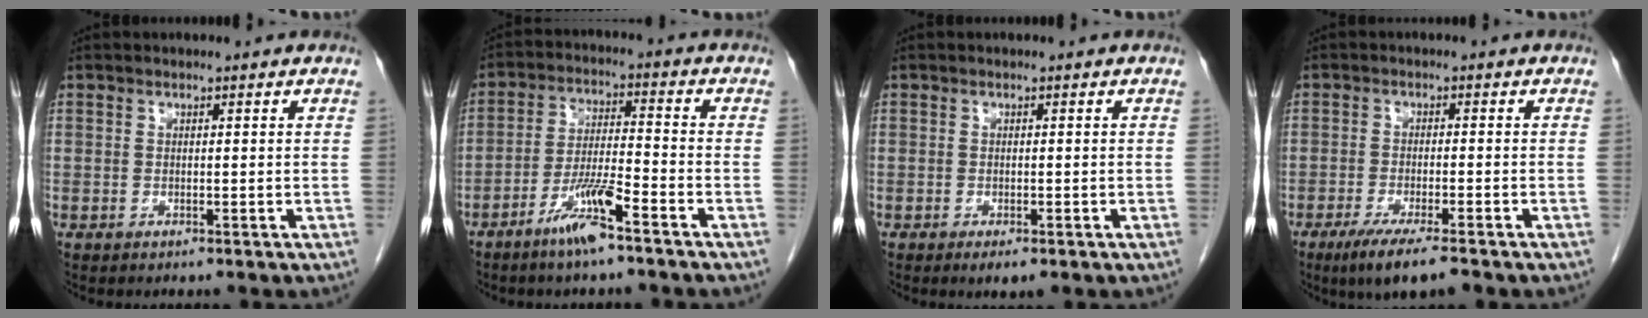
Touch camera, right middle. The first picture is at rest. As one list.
[{"total": 7.8, "force": [-5.2, 0.4, 5.9], "torque": [-0.119, -0.006, -0.098]}, {"total": 2.2, "force": [-1.3, 0.7, 1.6], "torque": [-0.022, -0.003, -0.015]}, {"total": 7.5, "force": [-5.3, 0.7, 5.3], "torque": [-0.089, -0.018, -0.084]}]